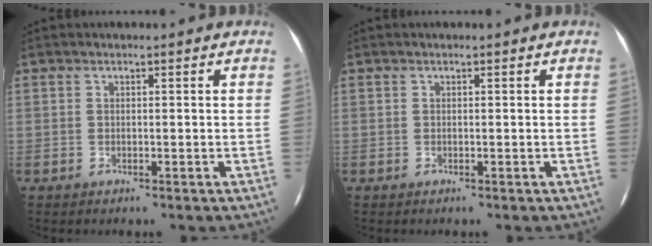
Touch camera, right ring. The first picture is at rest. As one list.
[{"total": 0.0}]